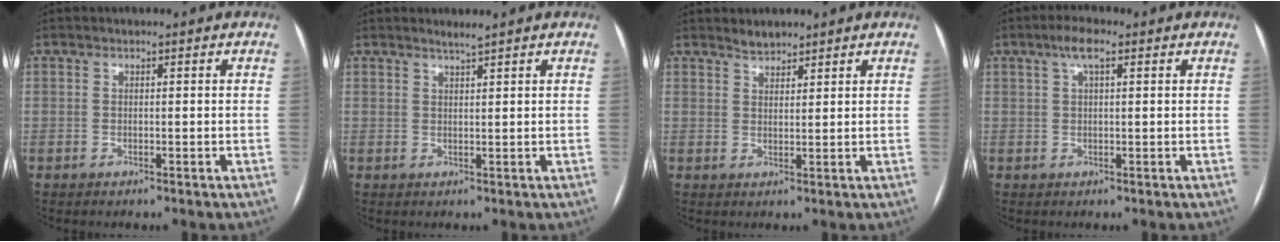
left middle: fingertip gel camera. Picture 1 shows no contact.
{"total": 1.4, "force": [1.2, -0.5, 0.4], "torque": [-0.015, -0.005, 0.026]}
{"total": 2.1, "force": [2.0, 0.5, 0.4], "torque": [-0.010, 0.002, 0.038]}
{"total": 3.6, "force": [1.9, 0.7, 3.0], "torque": [-0.064, 0.014, 0.036]}